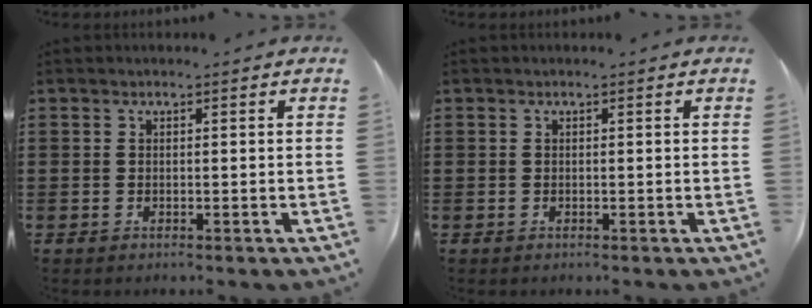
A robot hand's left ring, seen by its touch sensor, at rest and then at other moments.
{"total": 0.0}